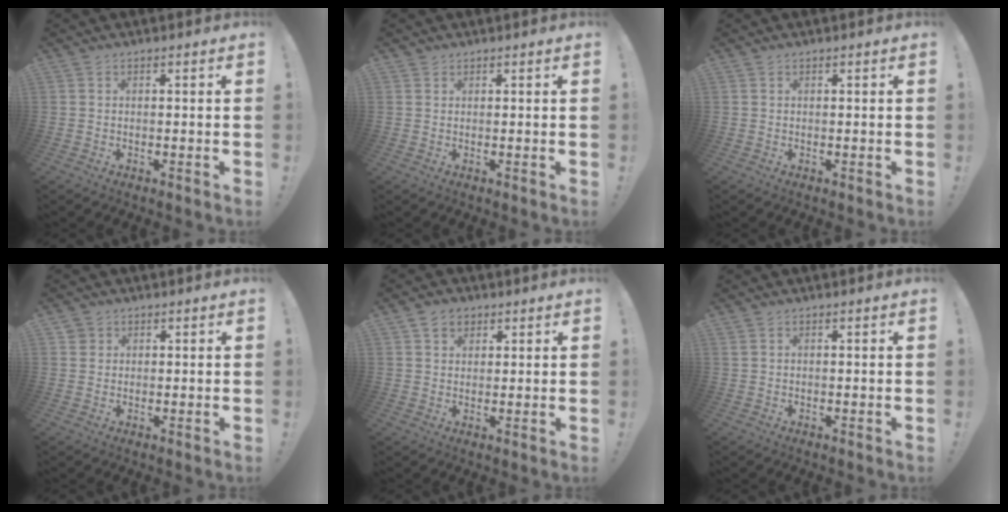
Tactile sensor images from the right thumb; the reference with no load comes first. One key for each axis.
{"total": 1.0, "fx": 0.8, "fy": 0.6, "fz": 0.0, "tx": 0.004, "ty": -0.002, "tz": 0.016}
{"total": 0.0}
{"total": 1.8, "fx": 1.0, "fy": 1.5, "fz": 0.3, "tx": -0.006, "ty": -0.002, "tz": 0.018}
{"total": 4.3, "fx": 2.4, "fy": 3.3, "fz": 1.4, "tx": -0.022, "ty": -0.002, "tz": 0.043}
{"total": 0.5, "fx": 0.3, "fy": 0.3, "fz": 0.3, "tx": -0.014, "ty": 0.004, "tz": 0.007}